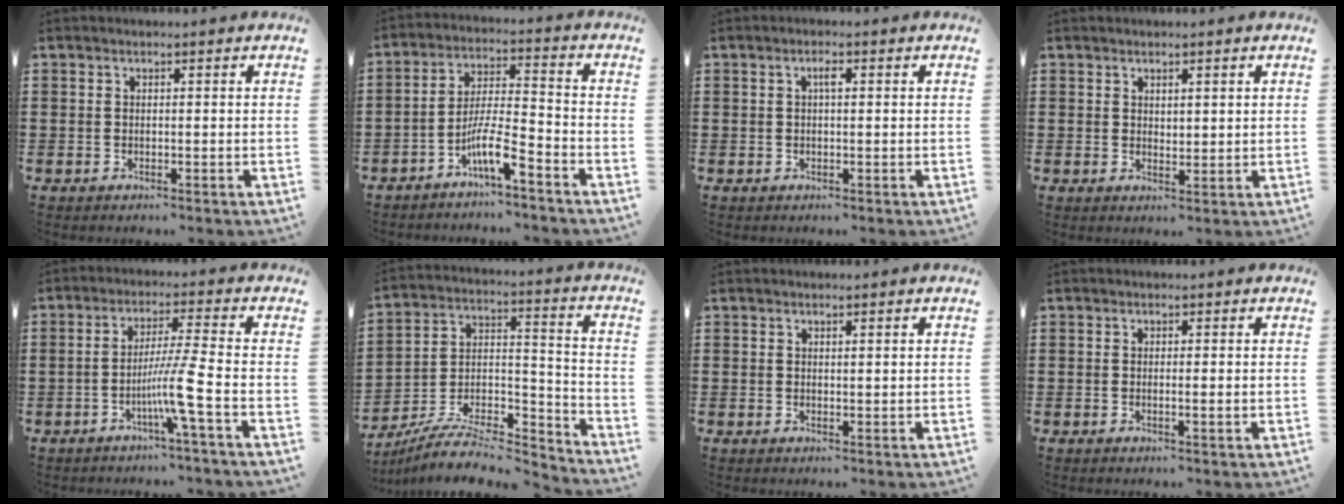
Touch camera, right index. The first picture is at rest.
{"total": 7.7, "force": [-5.1, 1.0, 5.7], "torque": [-0.120, -0.007, -0.100]}
{"total": 1.5, "force": [0.3, 0.4, 1.4], "torque": [-0.028, 0.005, 0.003]}
{"total": 1.2, "force": [1.1, 0.4, 0.3], "torque": [-0.007, 0.004, 0.021]}
{"total": 7.0, "force": [-3.0, -1.0, 6.2], "torque": [-0.117, -0.013, -0.060]}
{"total": 8.2, "force": [-7.3, 2.0, 3.1], "torque": [-0.054, 0.010, -0.143]}
{"total": 0.6, "force": [0.4, 0.1, 0.5], "torque": [-0.009, 0.001, 0.008]}
{"total": 1.0, "force": [-0.1, -0.1, 1.0], "torque": [-0.017, -0.005, -0.002]}